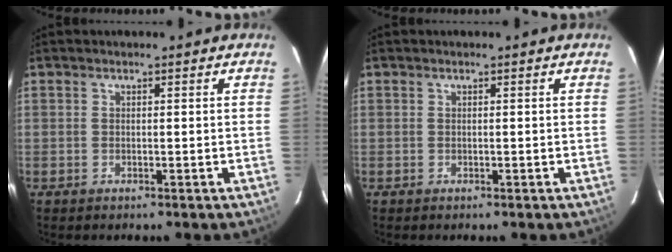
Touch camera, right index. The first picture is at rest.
{"total": 0.0}